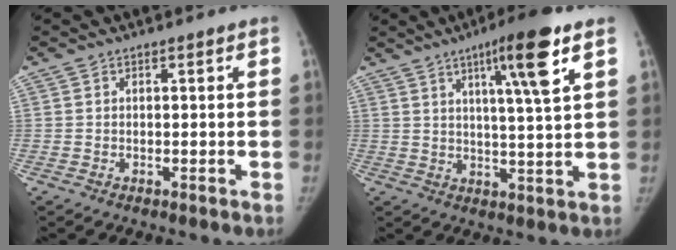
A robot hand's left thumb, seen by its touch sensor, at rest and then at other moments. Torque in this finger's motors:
{"motor_torque": [0.20, 0.13, 0.99, -0.28, 0.07]}